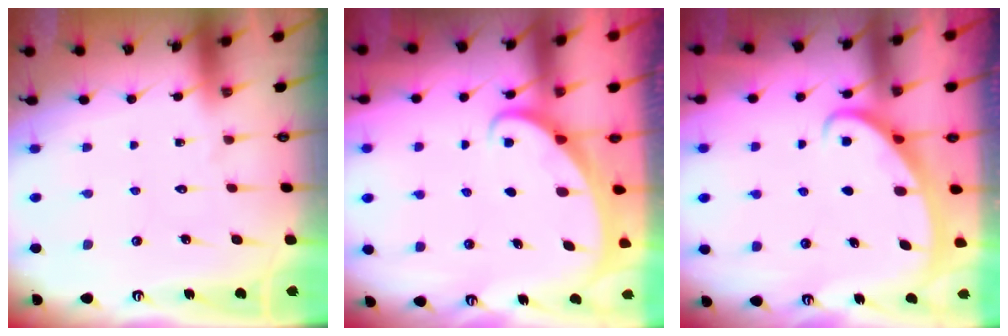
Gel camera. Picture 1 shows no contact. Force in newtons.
{"total": 1.8, "press": 1.8, "slide": 0.1}
{"total": 2.5, "press": 2.4, "slide": 0.4}